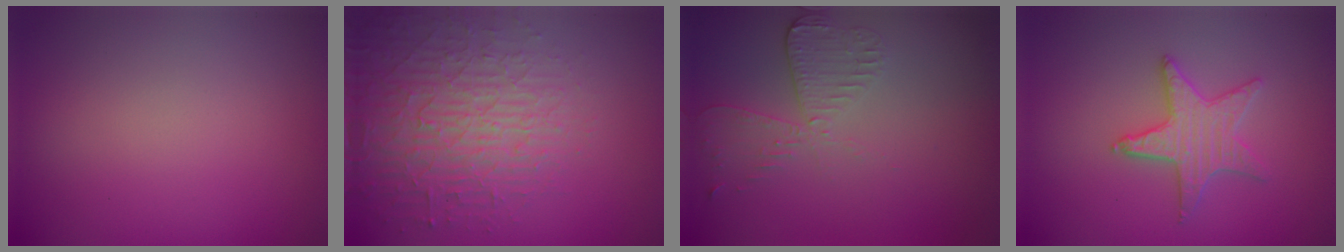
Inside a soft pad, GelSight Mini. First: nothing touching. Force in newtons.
{"total": 4.9, "press": 4.8, "slide": 1.3}
{"total": 2.9, "press": 2.6, "slide": 1.4}
{"total": 3.1, "press": 3.0, "slide": 0.6}